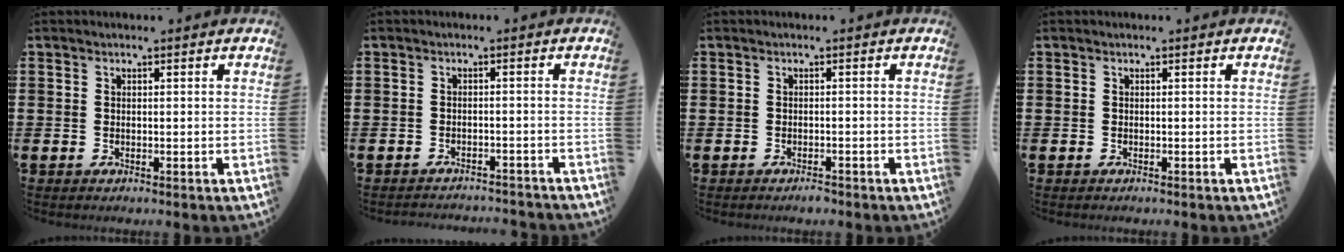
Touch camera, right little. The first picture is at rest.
{"total": 1.5, "force": [-1.5, -0.1, -0.1], "torque": [-0.002, 0.004, -0.033]}
{"total": 0.8, "force": [-0.8, 0.1, 0.1], "torque": [-0.005, -0.001, -0.016]}
{"total": 0.0}